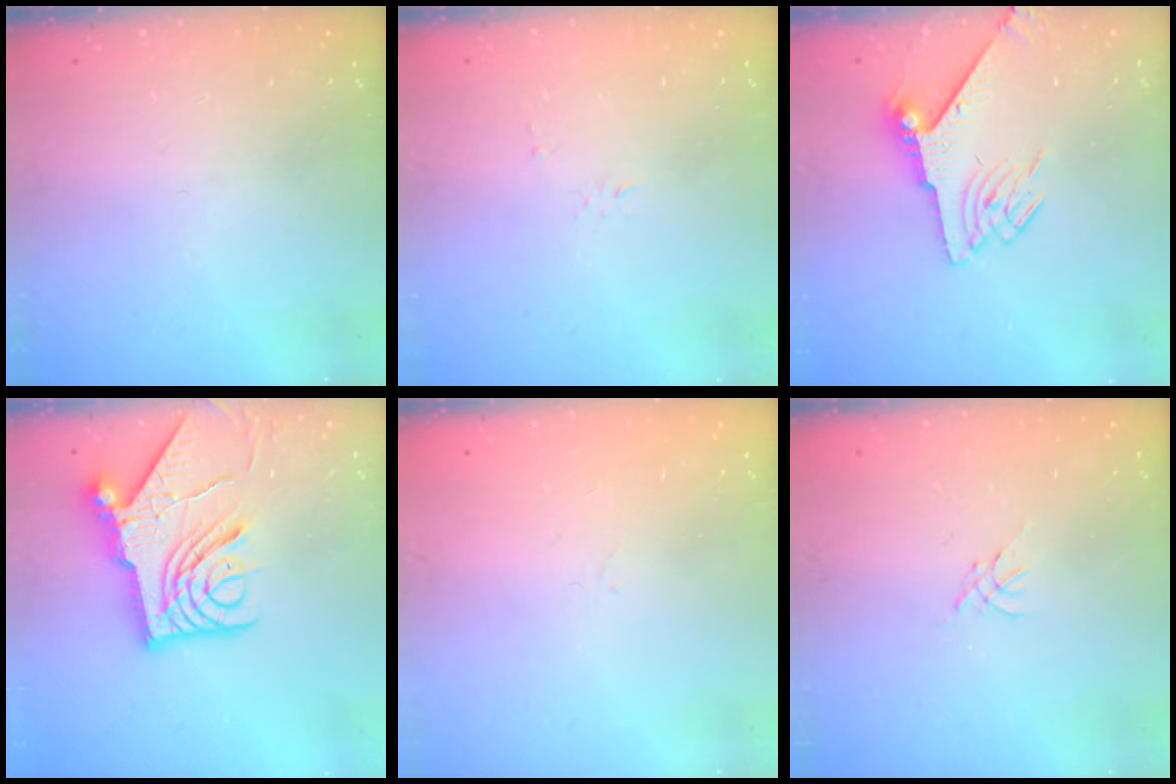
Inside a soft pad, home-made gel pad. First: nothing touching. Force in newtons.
{"total": 2.7, "press": 2.7, "slide": 0.3}
{"total": 7.0, "press": 6.9, "slide": 1.1}
{"total": 13.7, "press": 13.6, "slide": 1.5}
{"total": 0.9, "press": 0.9, "slide": 0.2}
{"total": 0.0}